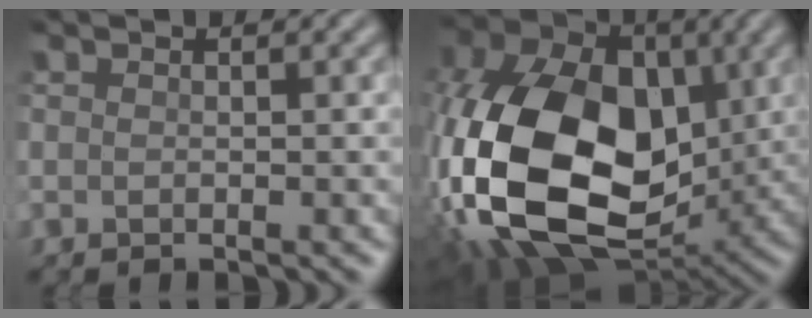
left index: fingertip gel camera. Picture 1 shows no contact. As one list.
[{"total": 17.8, "force": [-2.2, 11.6, 13.2], "torque": [-0.302, -0.015, -0.040]}]